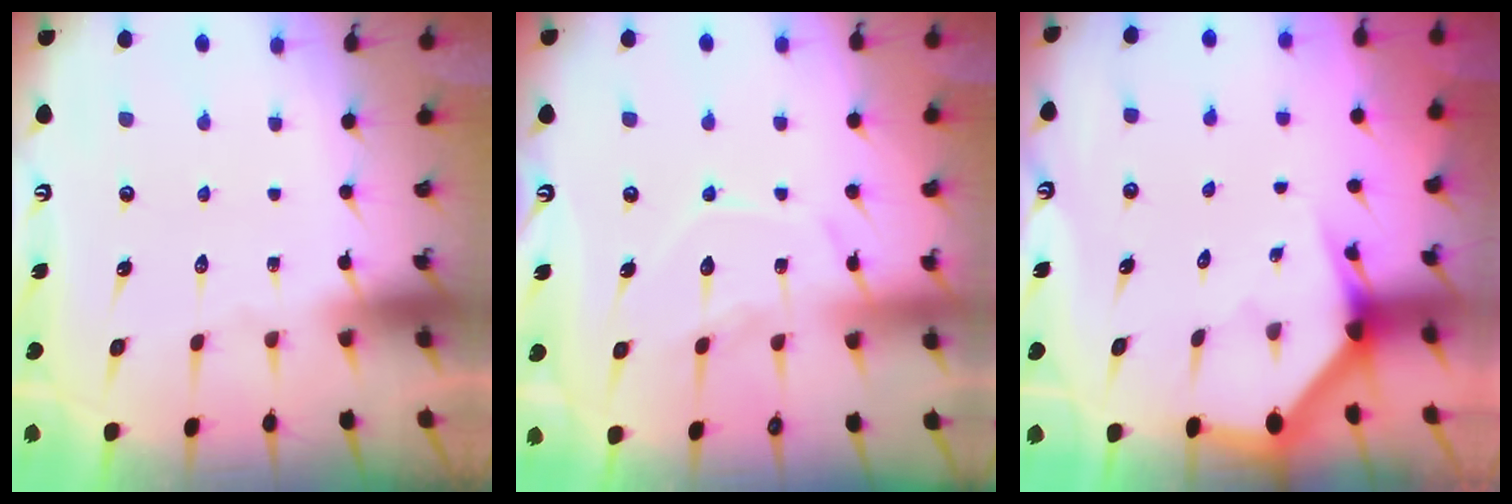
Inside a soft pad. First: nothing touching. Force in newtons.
{"total": 10.8, "press": 10.8, "slide": 0.8}
{"total": 2.7, "press": 2.7, "slide": 0.1}